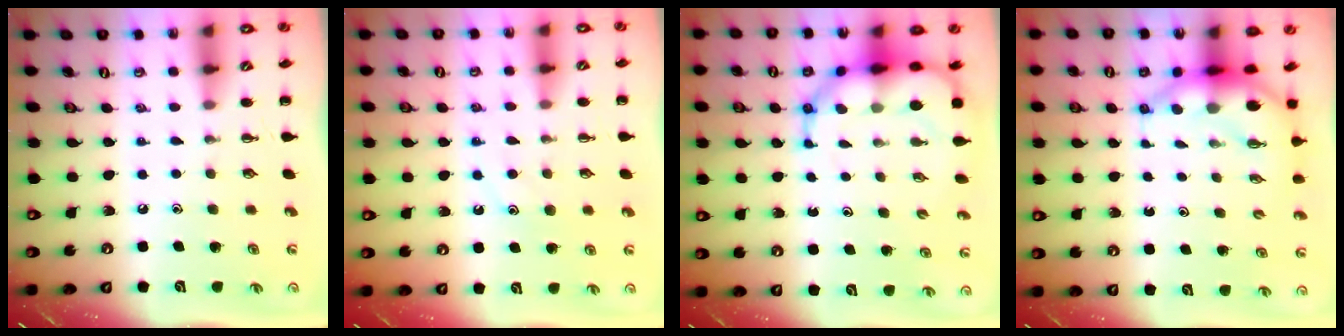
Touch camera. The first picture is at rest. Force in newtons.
{"total": 9.4, "press": 9.4, "slide": 0.7}
{"total": 10.6, "press": 10.2, "slide": 3.0}
{"total": 7.0, "press": 6.9, "slide": 1.2}